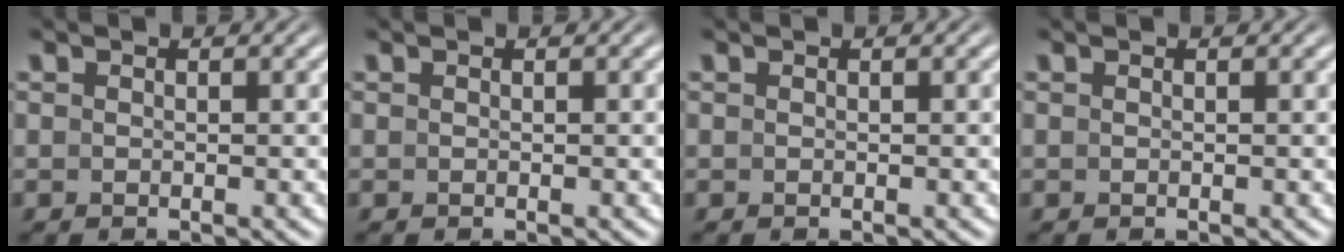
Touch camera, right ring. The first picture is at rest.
{"total": 0.0}
{"total": 0.0}
{"total": 0.0}